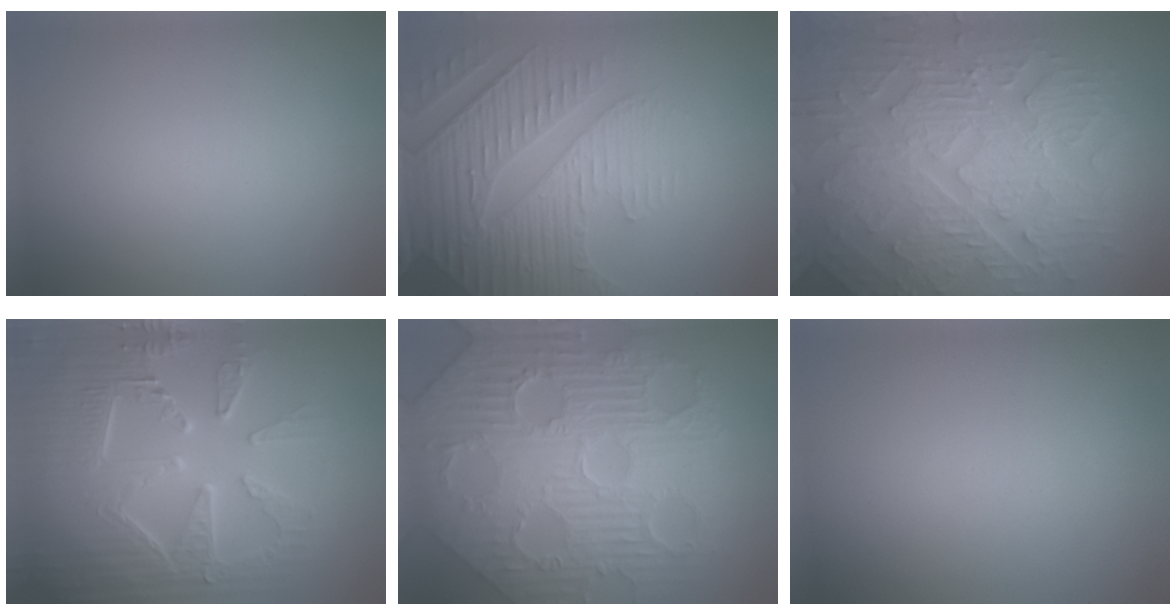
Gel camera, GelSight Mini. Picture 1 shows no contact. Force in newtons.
{"total": 6.3, "press": 5.1, "slide": 3.7}
{"total": 10.7, "press": 7.1, "slide": 8.0}
{"total": 9.3, "press": 6.7, "slide": 6.4}
{"total": 12.5, "press": 8.2, "slide": 9.4}
{"total": 0.0}